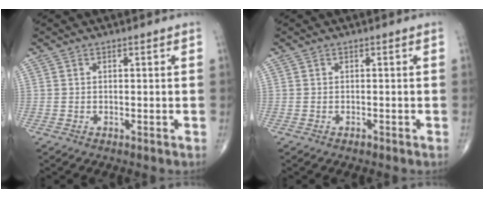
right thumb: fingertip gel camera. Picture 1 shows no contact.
{"total": 0.5, "force": [-0.4, 0.3, 0.2], "torque": [-0.001, 0.000, -0.008]}